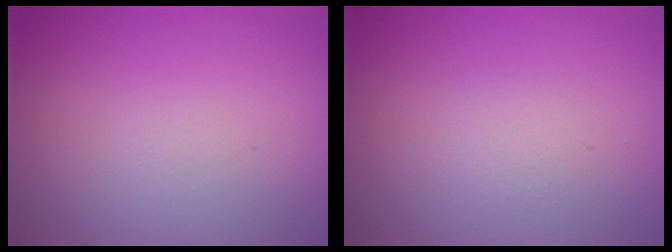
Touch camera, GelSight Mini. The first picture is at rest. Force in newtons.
{"total": 1.0, "press": 1.0, "slide": 0.0}